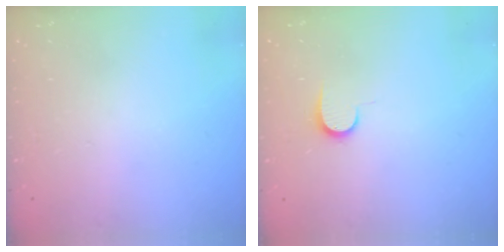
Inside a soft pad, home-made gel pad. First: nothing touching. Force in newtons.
{"total": 6.7, "press": 6.7, "slide": 0.7}